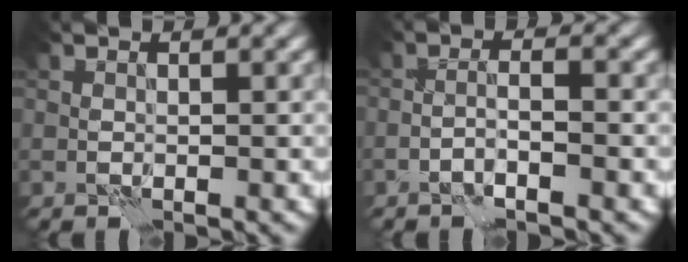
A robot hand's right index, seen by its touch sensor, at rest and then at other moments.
{"total": 1.6, "force": [-1.1, 0.0, 1.1], "torque": [-0.018, 0.009, -0.026]}